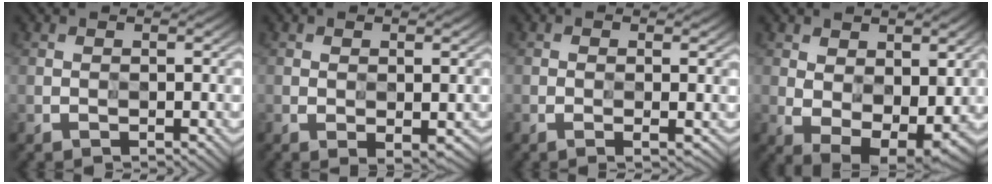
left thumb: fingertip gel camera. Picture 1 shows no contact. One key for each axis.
{"total": 2.0, "fx": -0.5, "fy": 0.8, "fz": 1.8, "tx": -0.029, "ty": -0.007, "tz": -0.002}
{"total": 1.7, "fx": -0.2, "fy": 0.2, "fz": 1.6, "tx": -0.030, "ty": -0.004, "tz": -0.003}
{"total": 7.8, "fx": 0.5, "fy": 4.9, "fz": 6.0, "tx": -0.113, "ty": -0.019, "tz": 0.021}